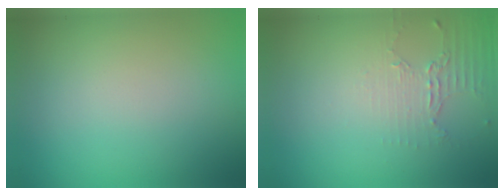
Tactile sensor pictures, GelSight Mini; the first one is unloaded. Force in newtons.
{"total": 2.1, "press": 1.5, "slide": 1.4}